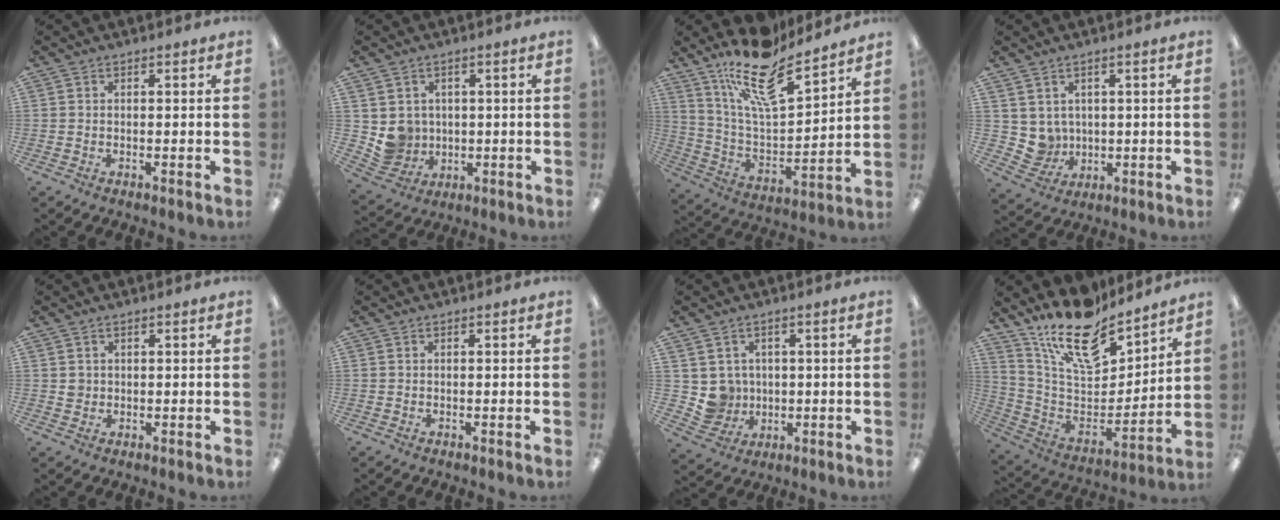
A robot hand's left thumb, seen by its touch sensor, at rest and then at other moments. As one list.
[{"total": 5.4, "force": [1.6, 5.1, 0.3], "torque": [-0.026, -0.006, 0.035]}, {"total": 17.8, "force": [13.6, 5.3, 10.2], "torque": [-0.192, -0.088, 0.236]}, {"total": 4.8, "force": [2.6, 4.0, 0.3], "torque": [-0.023, -0.015, 0.052]}, {"total": 1.6, "force": [0.7, 1.4, 0.3], "torque": [-0.009, 0.003, 0.013]}, {"total": 0.0}, {"total": 5.8, "force": [1.6, 5.5, 0.2], "torque": [-0.027, -0.006, 0.038]}, {"total": 18.6, "force": [14.7, 7.4, 8.7], "torque": [-0.165, -0.101, 0.260]}]